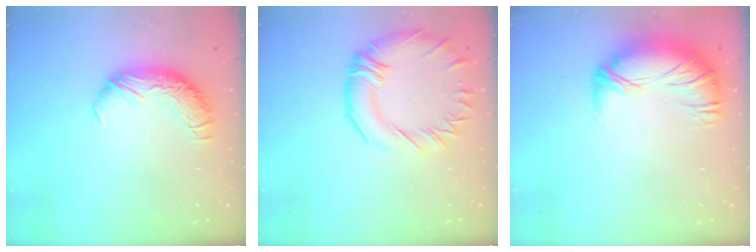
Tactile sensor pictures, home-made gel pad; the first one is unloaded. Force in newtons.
{"total": 4.5, "press": 4.2, "slide": 1.6}
{"total": 2.7, "press": 1.5, "slide": 2.3}